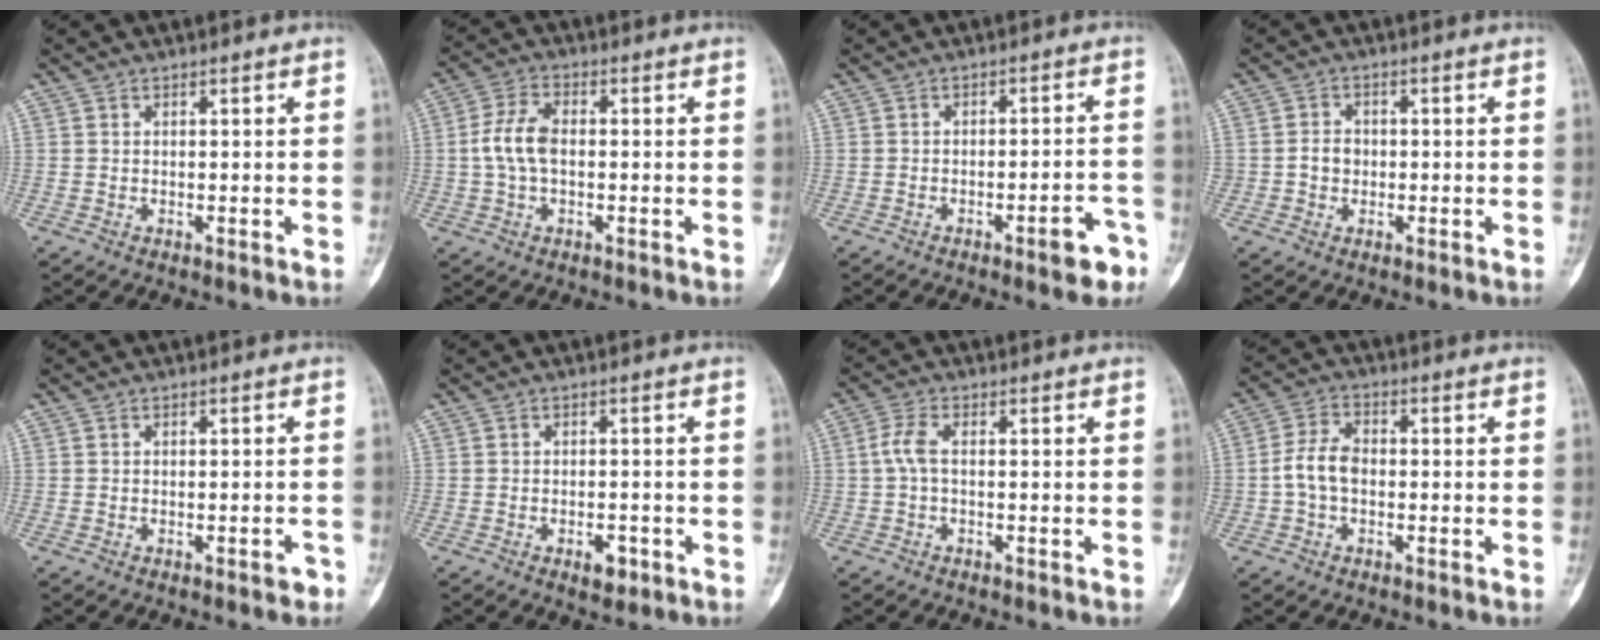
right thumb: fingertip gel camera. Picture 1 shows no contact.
{"total": 6.6, "force": [-0.3, 3.7, 5.5], "torque": [-0.121, 0.017, -0.012]}
{"total": 5.9, "force": [-3.5, 1.7, 4.4], "torque": [-0.044, 0.031, -0.042]}
{"total": 3.0, "force": [-0.5, 2.6, 1.4], "torque": [-0.011, 0.009, -0.012]}
{"total": 1.7, "force": [-1.2, 0.6, 1.1], "torque": [-0.013, 0.009, -0.015]}
{"total": 3.3, "force": [-1.6, 1.7, 2.2], "torque": [-0.023, 0.006, -0.020]}
{"total": 3.3, "force": [-0.4, 1.3, 3.0], "torque": [-0.076, 0.009, -0.012]}
{"total": 5.8, "force": [-1.0, 3.7, 4.3], "torque": [-0.085, 0.021, -0.027]}